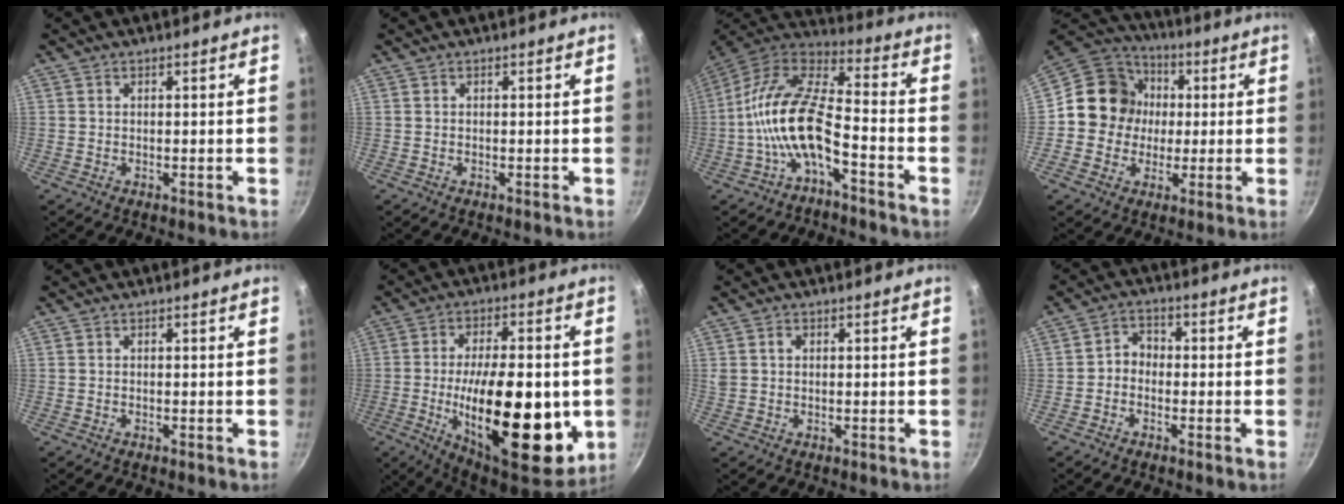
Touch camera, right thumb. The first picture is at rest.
{"total": 0.0}
{"total": 15.0, "force": [-5.0, 6.5, 12.5], "torque": [-0.244, 0.055, -0.107]}
{"total": 13.6, "force": [0.6, 12.6, 5.2], "torque": [-0.052, 0.026, -0.008]}
{"total": 0.0}
{"total": 26.3, "force": [-4.4, 11.1, 23.4], "torque": [-0.338, -0.001, -0.057]}
{"total": 1.7, "force": [0.5, 1.4, 1.0], "torque": [-0.012, 0.007, 0.010]}
{"total": 3.4, "force": [-0.9, 2.8, 1.6], "torque": [-0.009, 0.019, -0.027]}